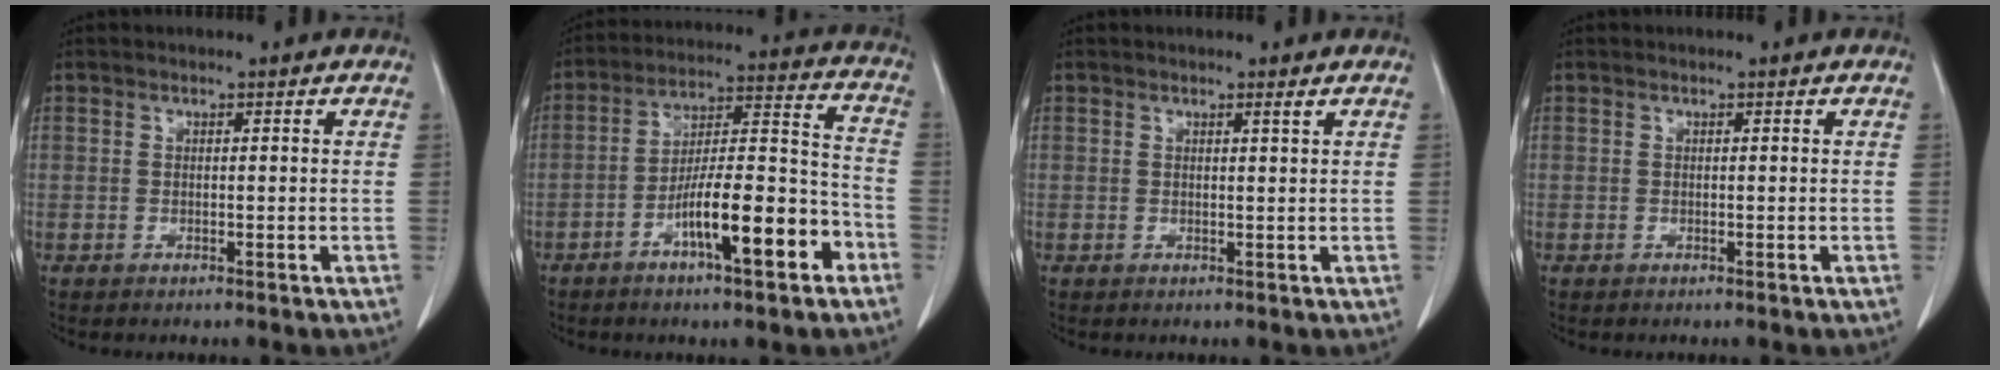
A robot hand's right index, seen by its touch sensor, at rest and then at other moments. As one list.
[{"total": 14.9, "force": [-7.0, 2.7, 12.9], "torque": [-0.214, 0.015, -0.111]}, {"total": 0.8, "force": [0.6, 0.0, 0.6], "torque": [-0.016, 0.001, 0.012]}, {"total": 0.0}]